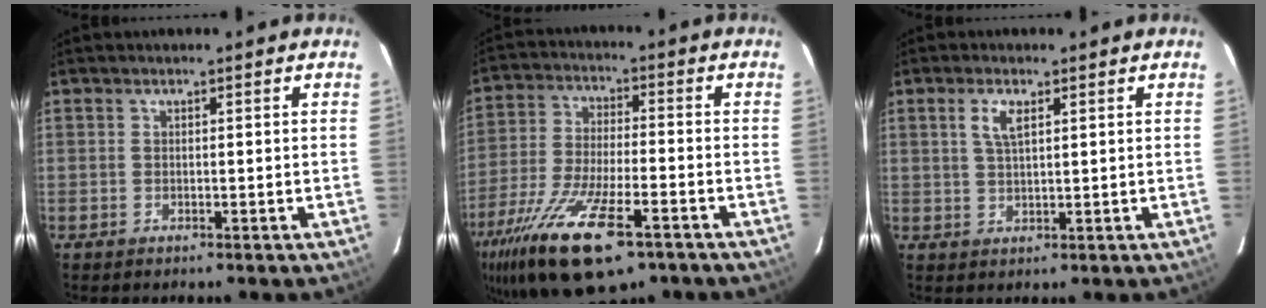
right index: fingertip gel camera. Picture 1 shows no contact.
{"total": 20.1, "force": [-12.3, 6.5, 14.5], "torque": [-0.294, -0.060, -0.218]}
{"total": 3.5, "force": [1.5, 1.2, 2.9], "torque": [-0.058, 0.003, 0.029]}